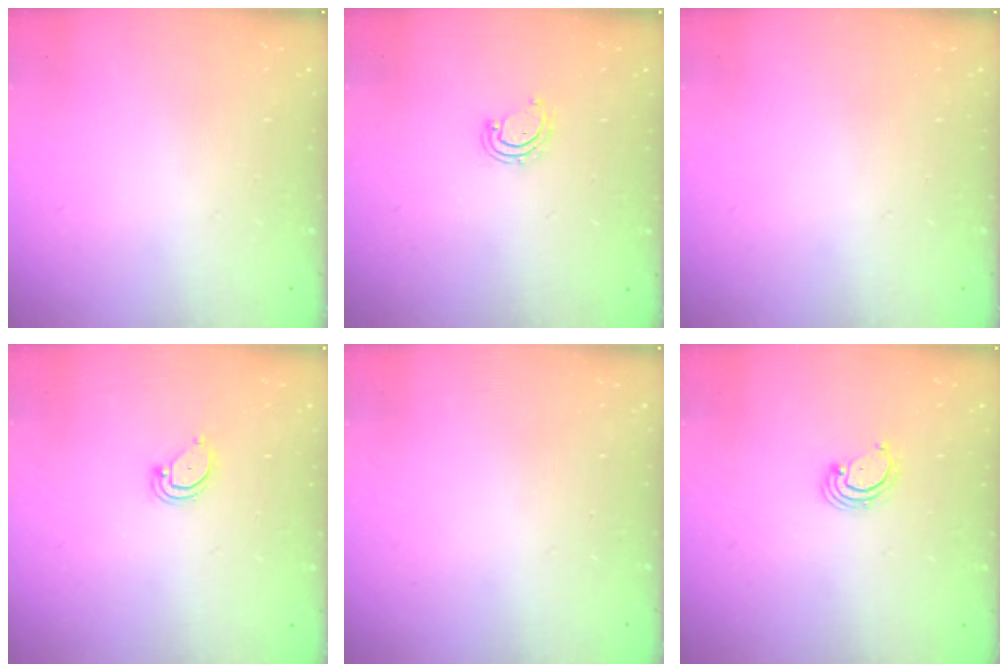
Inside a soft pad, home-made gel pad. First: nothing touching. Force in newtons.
{"total": 3.2, "press": 3.1, "slide": 0.2}
{"total": 0.0}
{"total": 3.0, "press": 3.0, "slide": 0.2}
{"total": 0.0}
{"total": 2.7, "press": 2.7, "slide": 0.3}